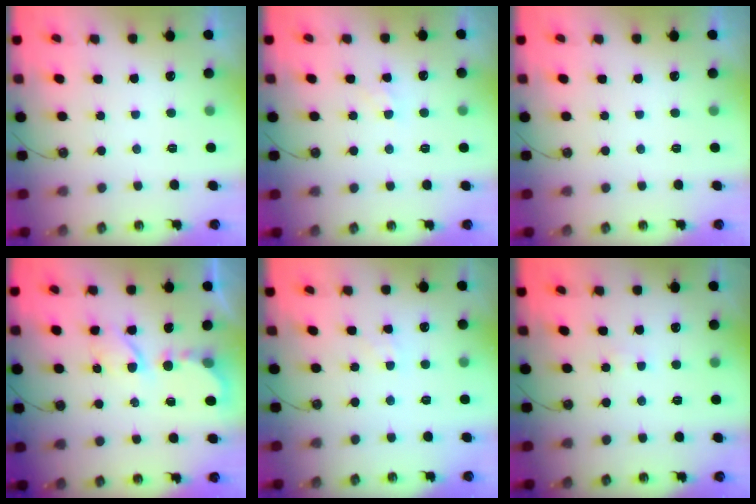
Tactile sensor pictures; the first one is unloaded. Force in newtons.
{"total": 5.3, "press": 5.3, "slide": 0.5}
{"total": 0.0}
{"total": 5.7, "press": 5.7, "slide": 0.5}
{"total": 2.4, "press": 2.4, "slide": 0.2}
{"total": 1.9, "press": 1.9, "slide": 0.2}